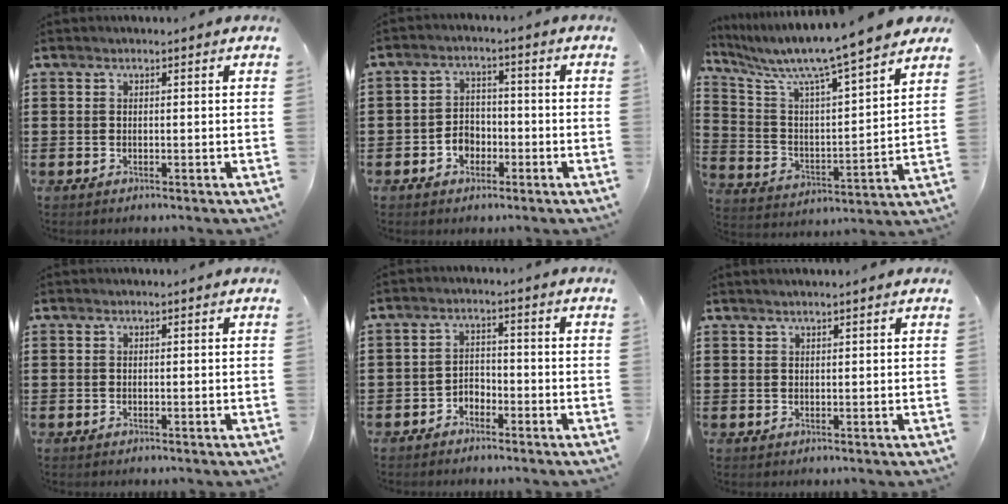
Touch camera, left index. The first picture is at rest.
{"total": 3.6, "force": [-1.8, 2.7, 1.6], "torque": [-0.037, 0.006, -0.037]}
{"total": 8.4, "force": [7.3, -0.3, 4.1], "torque": [-0.112, -0.062, 0.116]}
{"total": 0.0}
{"total": 2.5, "force": [-2.3, 0.9, 0.2], "torque": [-0.014, 0.002, -0.052]}
{"total": 1.2, "force": [1.0, -0.1, 0.7], "torque": [-0.012, -0.001, 0.019]}